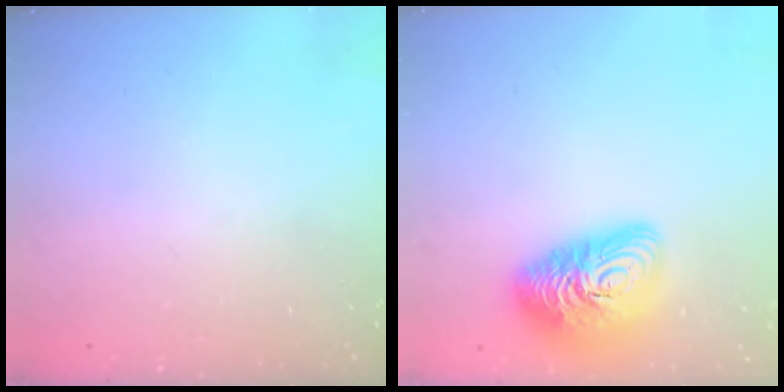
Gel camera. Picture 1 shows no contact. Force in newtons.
{"total": 16.0, "press": 16.0, "slide": 1.2}